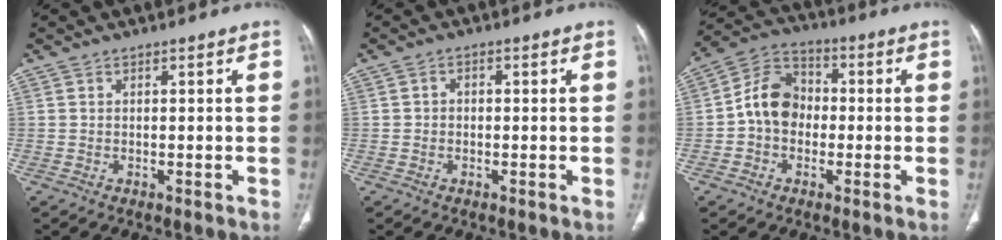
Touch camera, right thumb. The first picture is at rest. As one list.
[{"total": 1.4, "force": [-0.1, 1.2, 0.7], "torque": [-0.004, 0.007, -0.005]}, {"total": 9.8, "force": [-0.9, 7.8, 5.9], "torque": [-0.085, 0.034, -0.031]}]